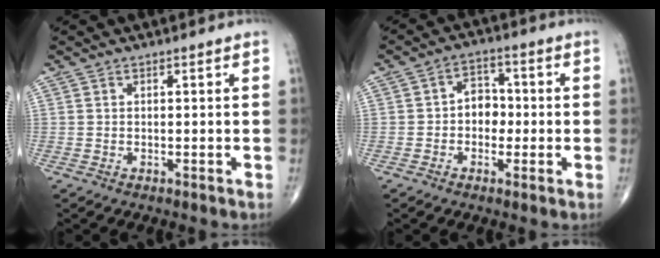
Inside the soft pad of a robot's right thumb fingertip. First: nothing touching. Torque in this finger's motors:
{"motor_torque": [1.19, 1.08, 0.19, 0.04, -0.03]}